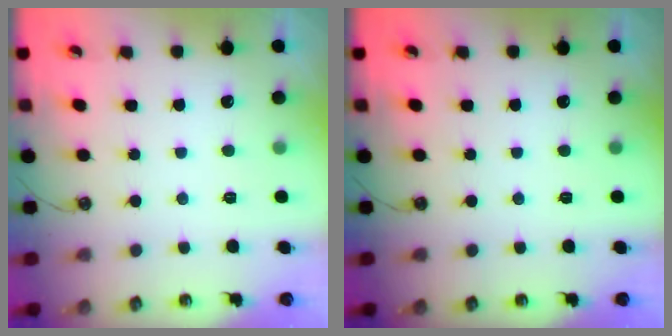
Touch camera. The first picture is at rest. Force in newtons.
{"total": 0.0}